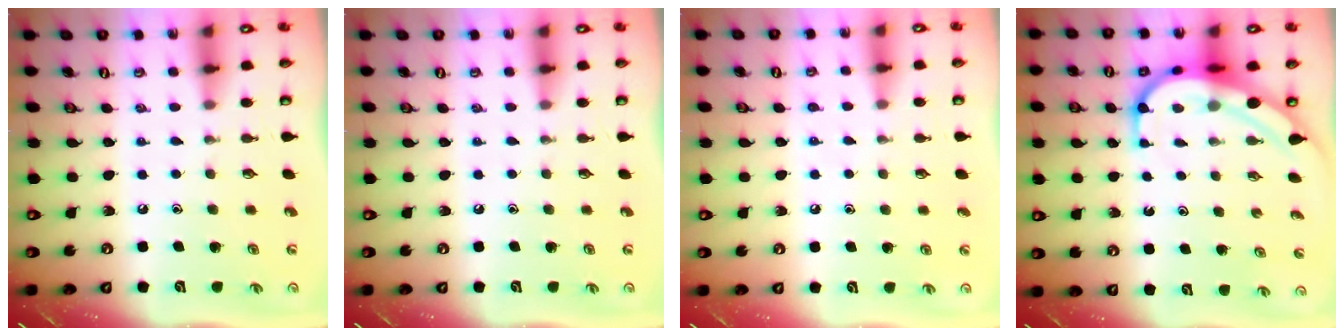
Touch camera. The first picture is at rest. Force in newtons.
{"total": 0.0}
{"total": 4.5, "press": 4.4, "slide": 0.8}
{"total": 9.0, "press": 8.9, "slide": 0.8}